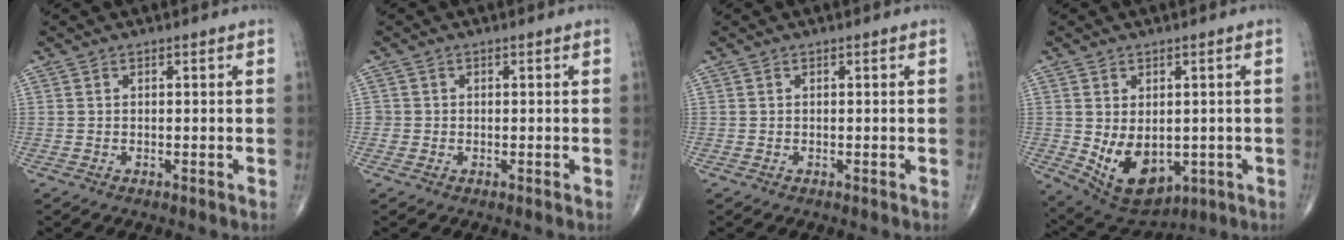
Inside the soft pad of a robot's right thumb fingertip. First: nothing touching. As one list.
[{"total": 1.1, "force": [-0.2, 1.0, 0.0], "torque": [0.006, 0.006, -0.007]}, {"total": 0.0}, {"total": 11.3, "force": [-1.6, 7.4, 8.4], "torque": [-0.118, -0.010, 0.003]}]